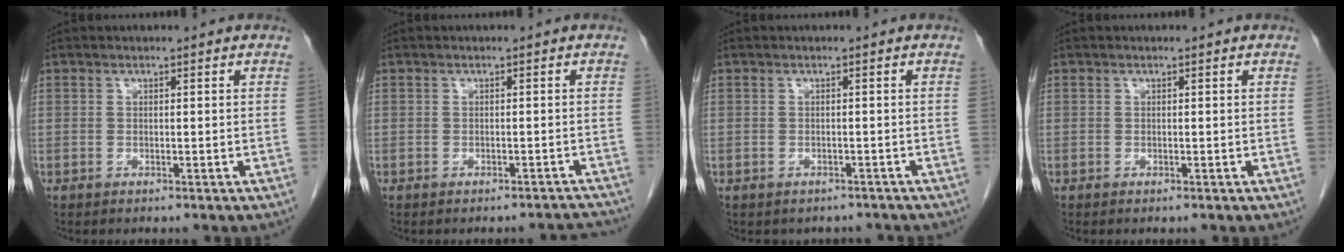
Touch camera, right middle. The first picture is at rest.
{"total": 3.4, "force": [-3.3, 0.5, 0.2], "torque": [0.008, -0.001, -0.035]}
{"total": 3.3, "force": [-2.8, 1.6, 0.3], "torque": [-0.008, 0.006, -0.034]}
{"total": 0.0}